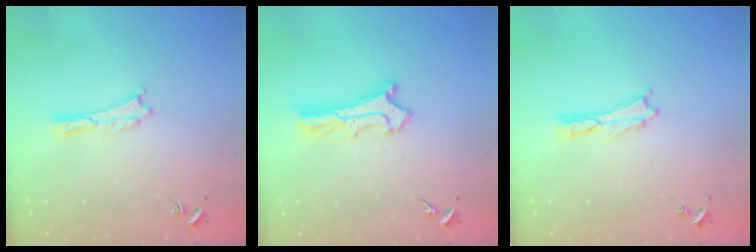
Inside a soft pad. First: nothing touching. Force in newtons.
{"total": 4.3, "press": 4.3, "slide": 0.4}
{"total": 0.0}